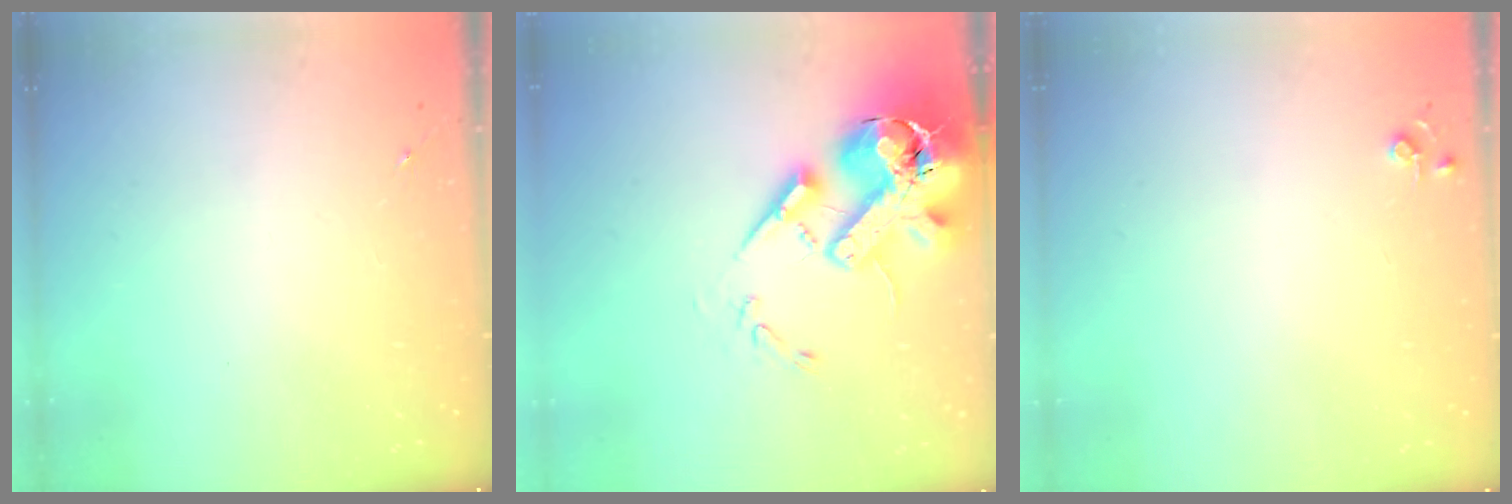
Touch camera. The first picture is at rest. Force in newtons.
{"total": 20.8, "press": 20.5, "slide": 3.5}
{"total": 3.8, "press": 3.8, "slide": 0.5}